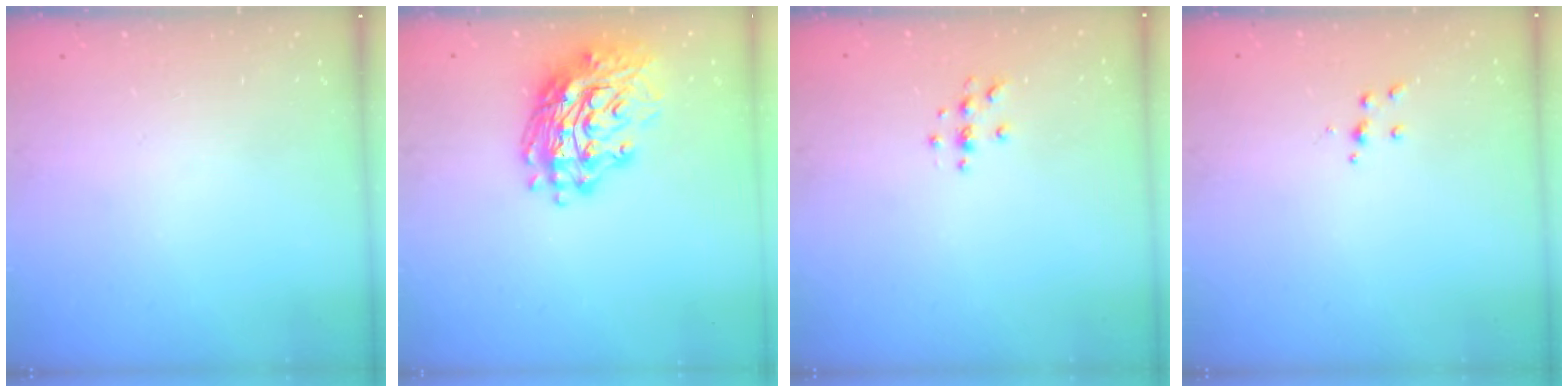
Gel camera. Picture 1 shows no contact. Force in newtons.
{"total": 17.0, "press": 16.9, "slide": 2.2}
{"total": 3.8, "press": 3.8, "slide": 0.4}
{"total": 3.5, "press": 3.5, "slide": 0.3}